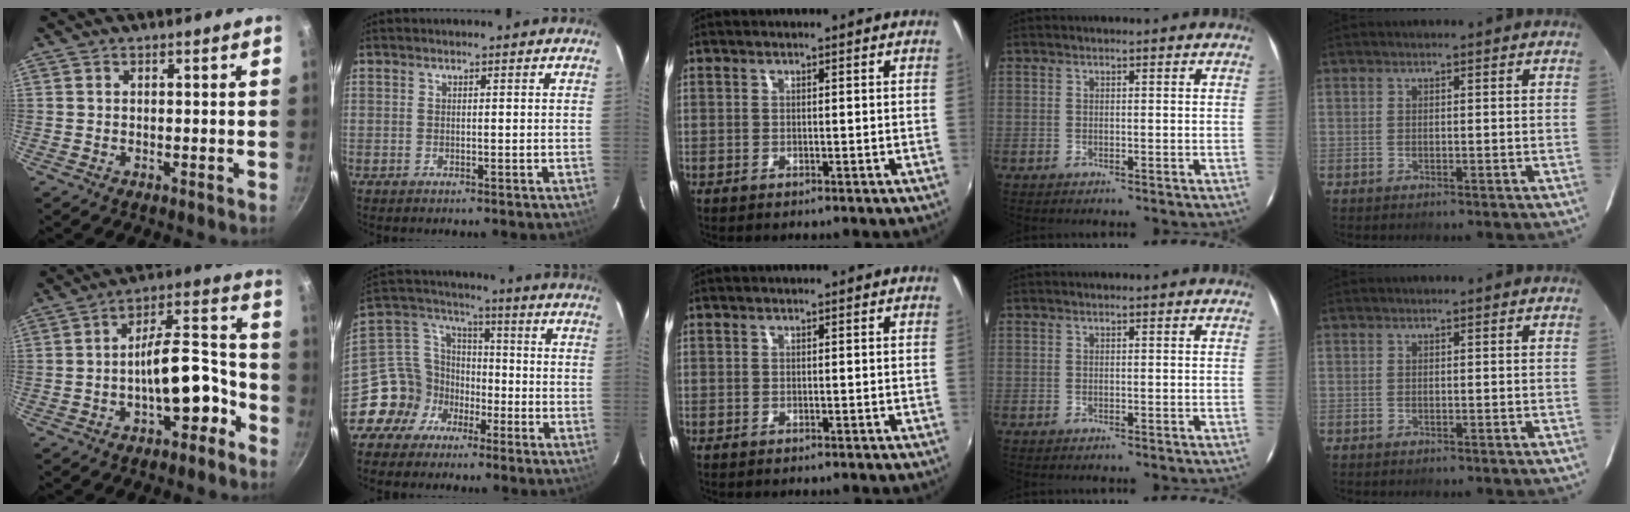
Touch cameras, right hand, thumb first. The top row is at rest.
{"thumb": {"total": 12.7, "force": [-5.1, 5.6, 10.2], "torque": [-0.114, 0.076, -0.073]}, "index": {"total": 11.7, "force": [-6.1, 9.4, 3.2], "torque": [-0.081, 0.049, -0.109]}}